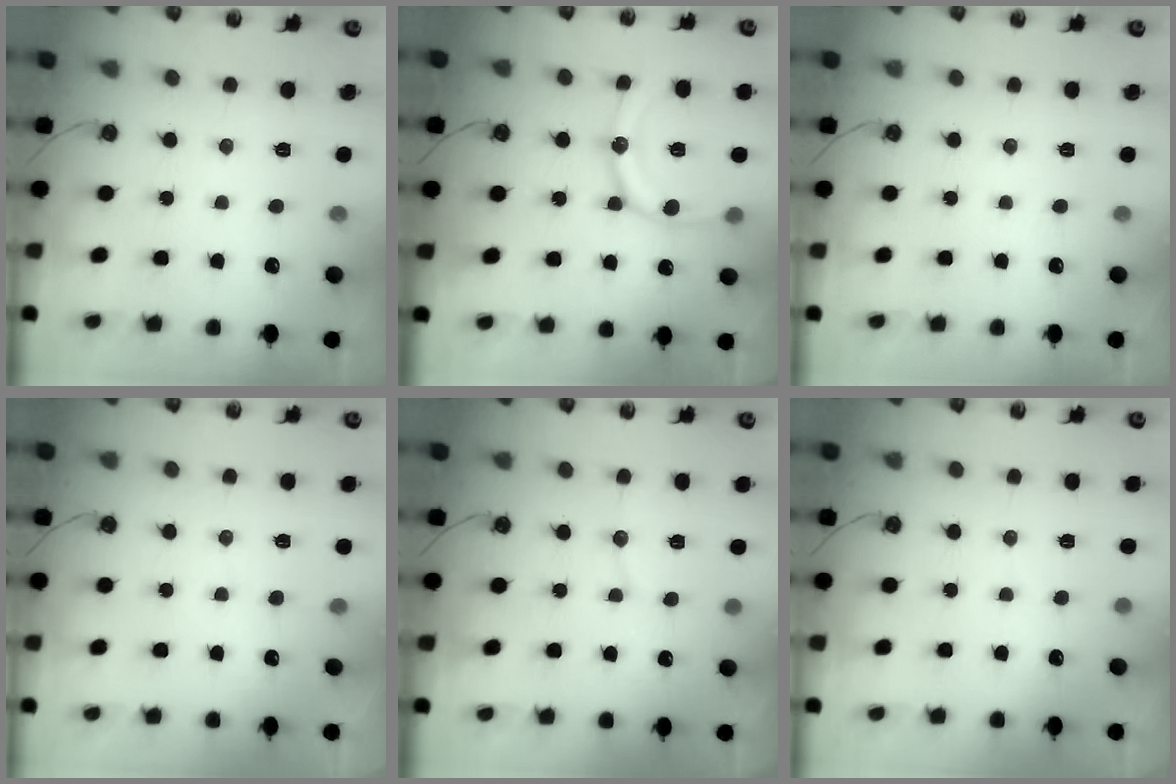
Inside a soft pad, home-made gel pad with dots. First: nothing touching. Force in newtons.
{"total": 15.9, "press": 15.6, "slide": 3.0}
{"total": 0.0}
{"total": 2.7, "press": 2.6, "slide": 0.3}
{"total": 5.7, "press": 5.5, "slide": 1.5}
{"total": 3.9, "press": 3.9, "slide": 0.4}